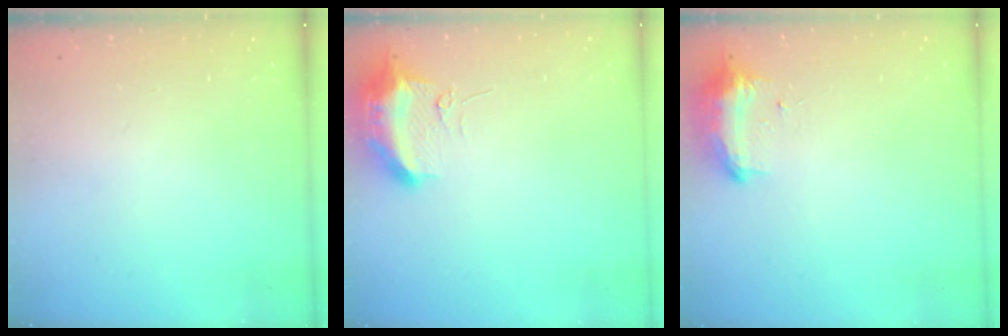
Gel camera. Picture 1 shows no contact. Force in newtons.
{"total": 12.3, "press": 10.5, "slide": 6.3}
{"total": 9.5, "press": 9.5, "slide": 0.6}